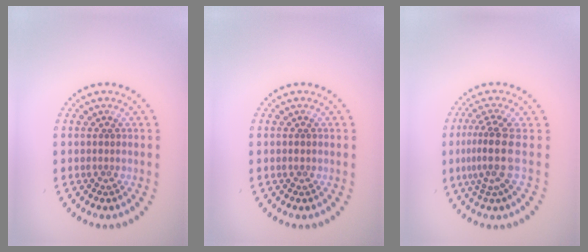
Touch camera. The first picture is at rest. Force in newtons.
{"total": 0.6, "press": 0.6, "slide": 0.1}
{"total": 3.5, "press": 2.6, "slide": 2.4}